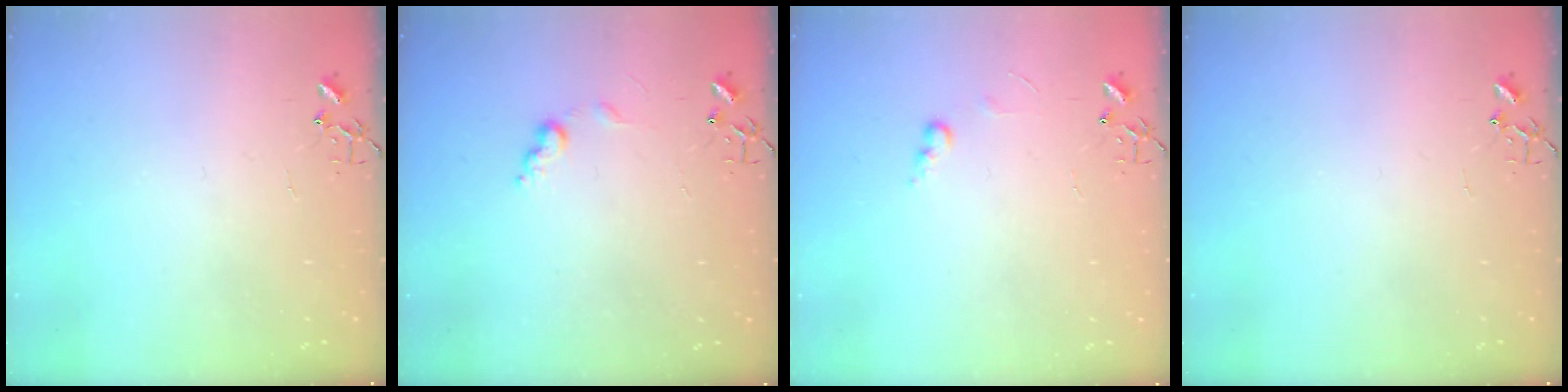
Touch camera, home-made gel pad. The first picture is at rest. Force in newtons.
{"total": 7.0, "press": 7.0, "slide": 0.8}
{"total": 5.5, "press": 5.5, "slide": 0.7}
{"total": 0.0}